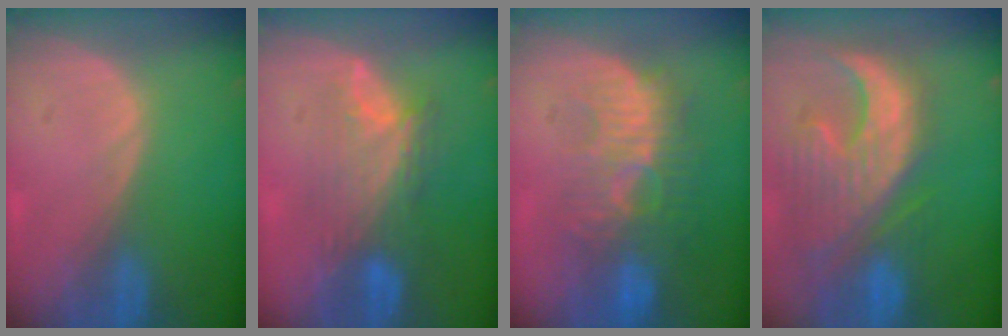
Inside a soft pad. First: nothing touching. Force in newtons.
{"total": 7.6, "press": 7.3, "slide": 2.2}
{"total": 10.0, "press": 9.2, "slide": 3.8}
{"total": 12.8, "press": 11.2, "slide": 6.2}